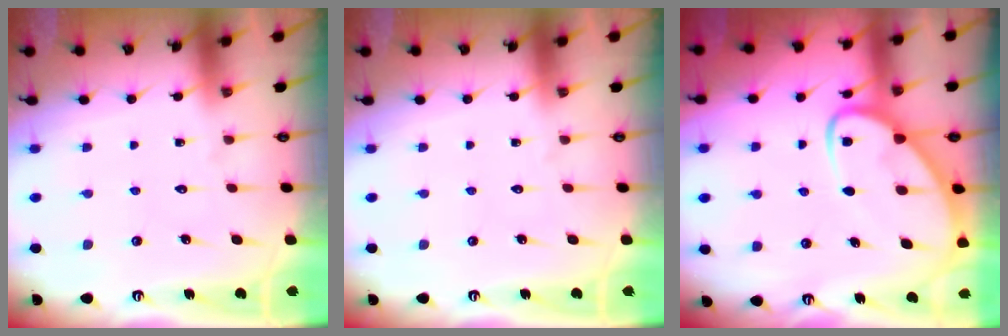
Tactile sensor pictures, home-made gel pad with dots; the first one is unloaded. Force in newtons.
{"total": 0.0}
{"total": 8.6, "press": 8.6, "slide": 0.7}